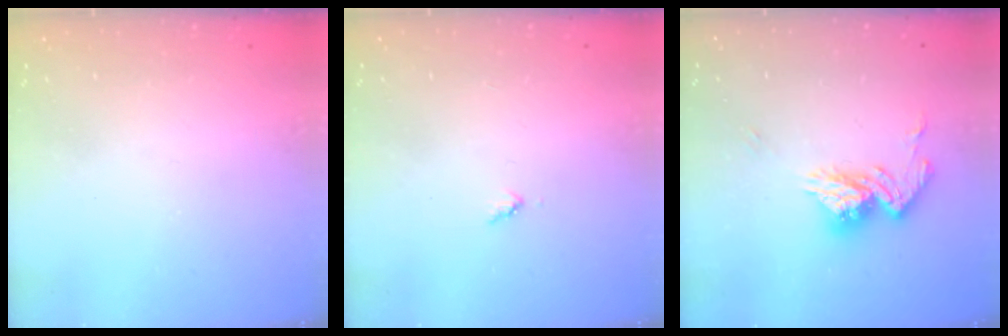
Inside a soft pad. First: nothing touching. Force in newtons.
{"total": 3.0, "press": 3.0, "slide": 0.3}
{"total": 13.6, "press": 13.5, "slide": 1.3}